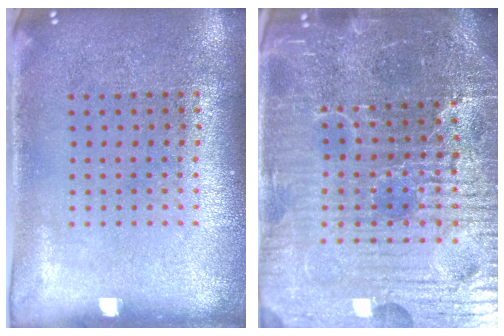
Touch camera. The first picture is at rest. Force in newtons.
{"total": 6.6, "press": 6.0, "slide": 2.8}